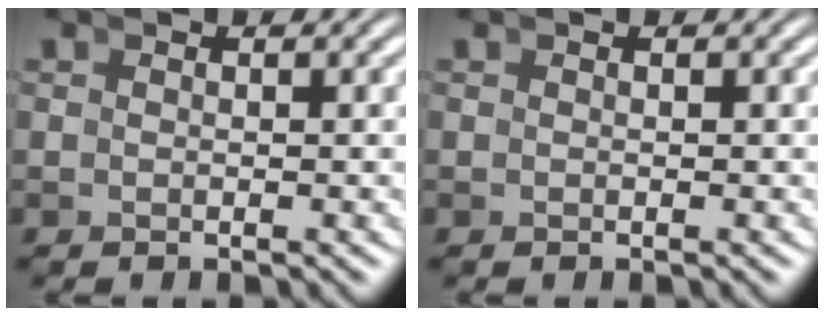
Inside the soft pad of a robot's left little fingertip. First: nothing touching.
{"total": 0.0}